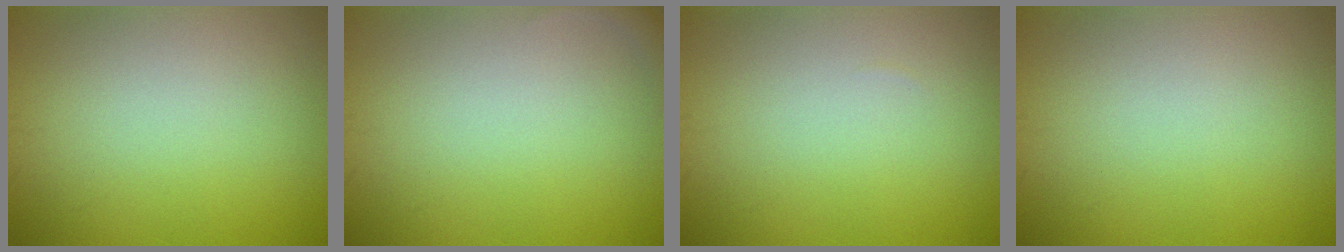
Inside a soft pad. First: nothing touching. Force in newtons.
{"total": 1.1, "press": 1.1, "slide": 0.1}
{"total": 0.0}
{"total": 0.0}